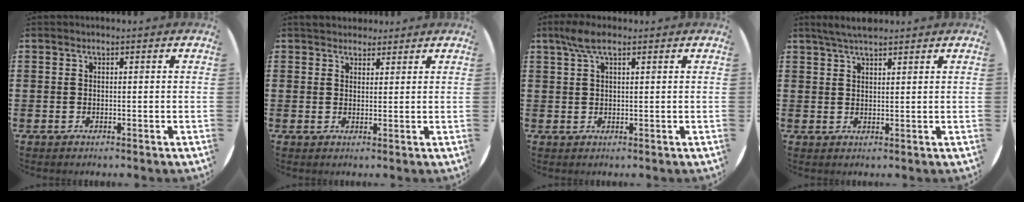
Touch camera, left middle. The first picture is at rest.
{"total": 2.4, "force": [2.3, 0.9, -0.1], "torque": [0.006, -0.001, 0.043]}
{"total": 3.6, "force": [2.1, 1.1, 2.7], "torque": [-0.059, 0.007, 0.036]}
{"total": 3.2, "force": [2.9, 0.5, 1.4], "torque": [-0.033, -0.001, 0.053]}